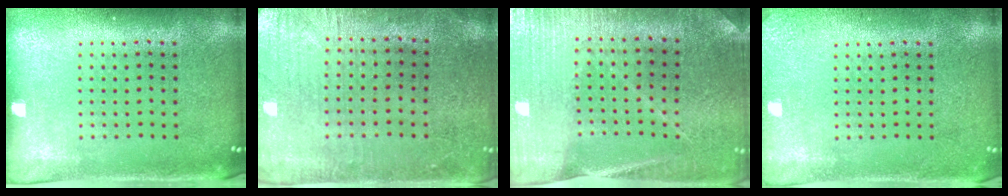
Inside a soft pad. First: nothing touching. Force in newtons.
{"total": 0.6, "press": 0.4, "slide": 0.4}
{"total": 1.4, "press": 1.4, "slide": 0.2}
{"total": 1.7, "press": 1.7, "slide": 0.2}